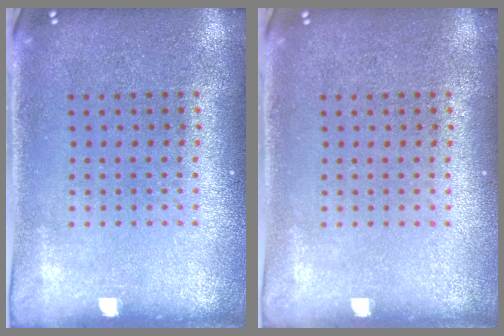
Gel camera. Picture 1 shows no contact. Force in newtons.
{"total": 0.0}